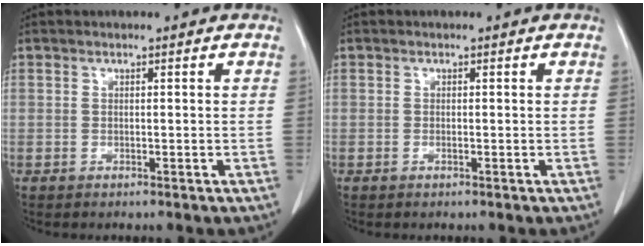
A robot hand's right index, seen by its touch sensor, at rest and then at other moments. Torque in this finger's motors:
{"motor_torque": [-0.15, 0.11, 0.00, -0.01]}